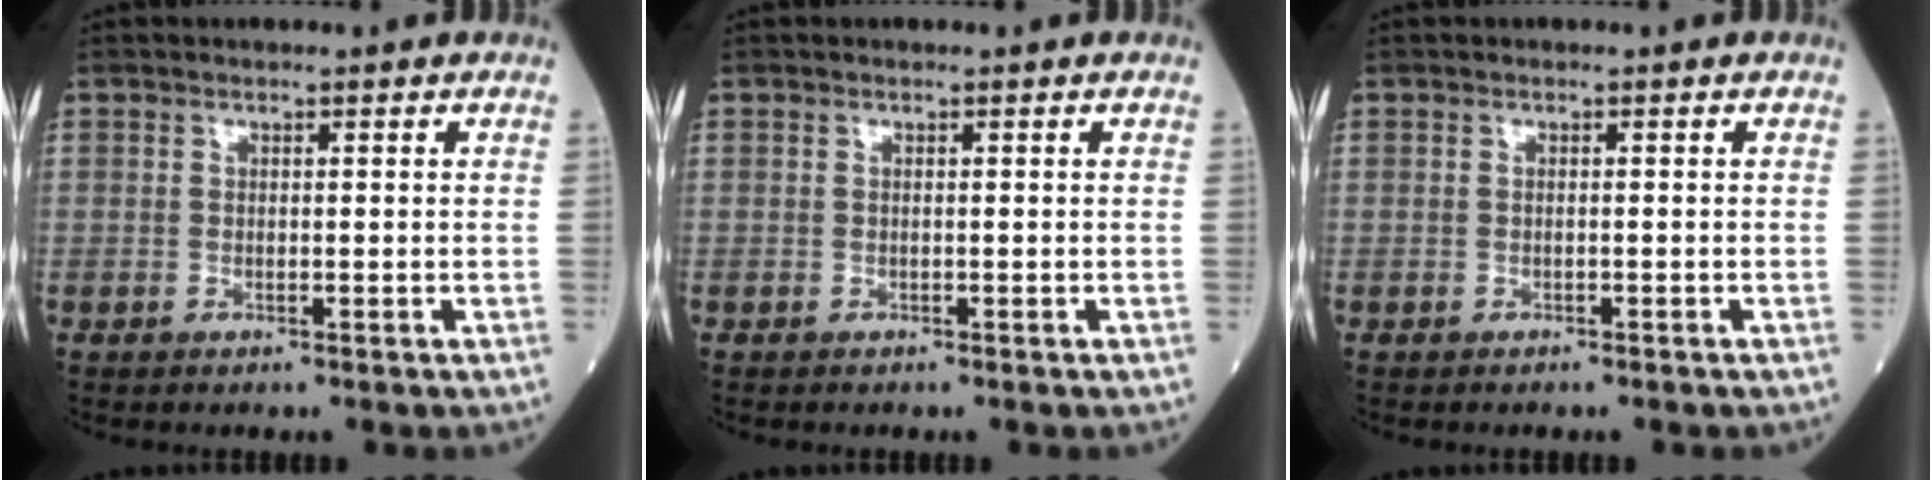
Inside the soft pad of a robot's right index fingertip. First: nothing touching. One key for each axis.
{"total": 0.0}
{"total": 0.7, "fx": -0.6, "fy": 0.1, "fz": 0.3, "tx": -0.008, "ty": -0.001, "tz": -0.008}